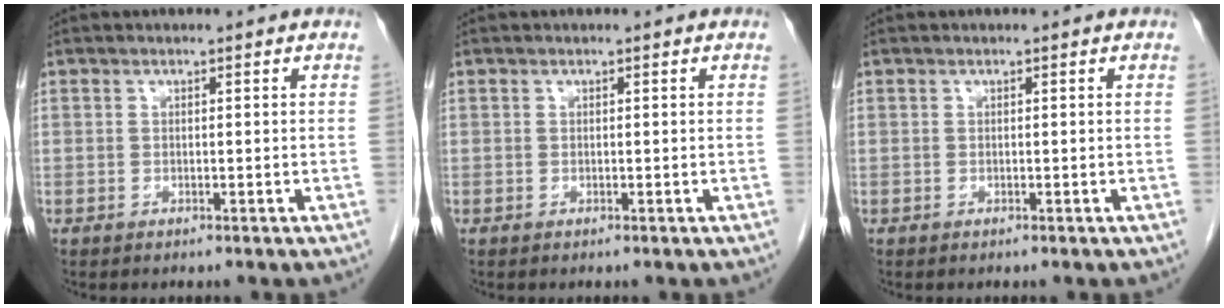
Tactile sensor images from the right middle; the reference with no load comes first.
{"total": 0.0}
{"total": 0.0}